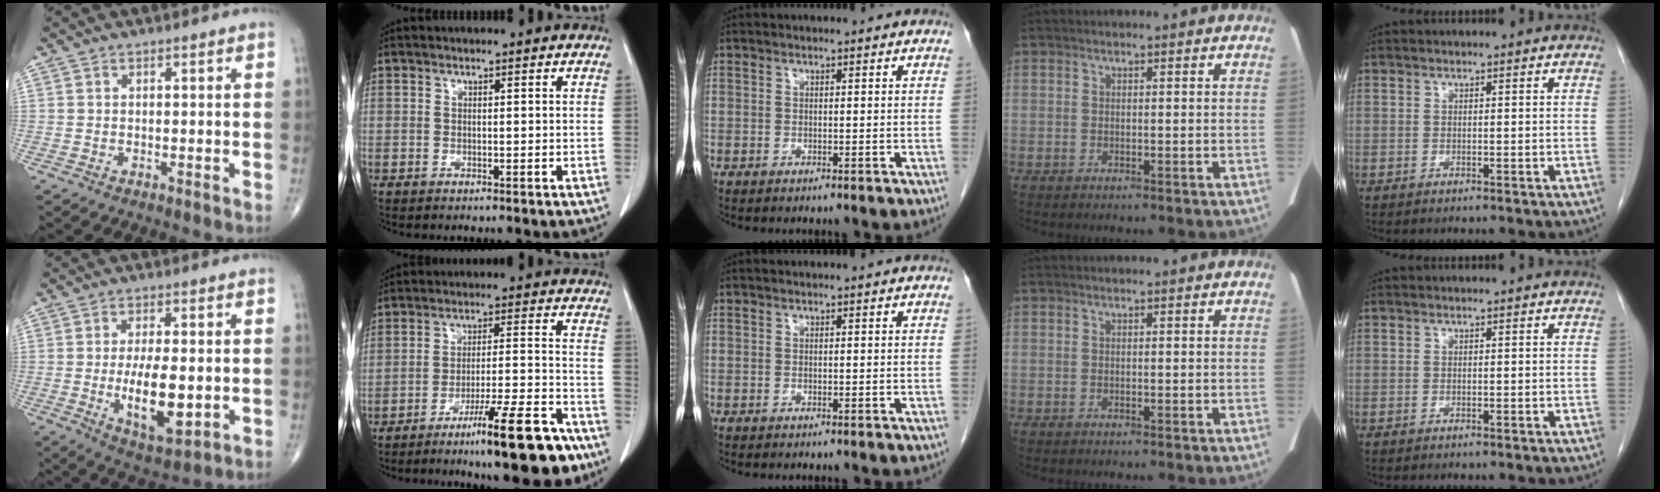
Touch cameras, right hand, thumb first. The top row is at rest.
{"thumb": {"total": 11.8, "force": [-1.7, 4.9, 10.6], "torque": [-0.167, -0.015, -0.019]}, "index": {"total": 14.5, "force": [-9.7, 1.4, 10.6], "torque": [-0.148, 0.002, -0.150]}}